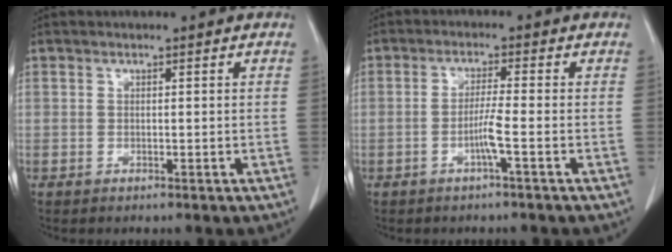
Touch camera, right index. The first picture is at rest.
{"total": 3.5, "force": [-1.4, -0.6, 3.2], "torque": [-0.064, -0.001, -0.029]}